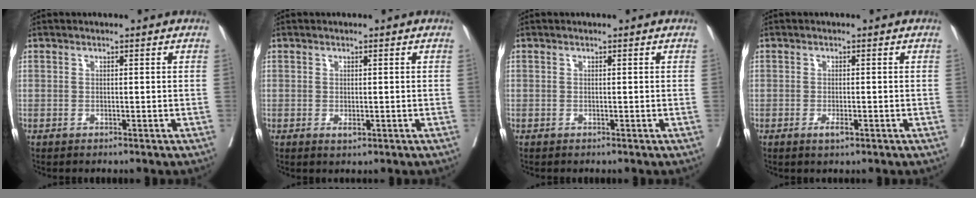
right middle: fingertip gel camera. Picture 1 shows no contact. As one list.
[{"total": 1.1, "force": [-0.3, 0.6, 0.9], "torque": [-0.014, -0.003, 0.000]}, {"total": 0.0}, {"total": 1.6, "force": [-0.8, 0.5, 1.3], "torque": [-0.022, -0.002, -0.011]}]